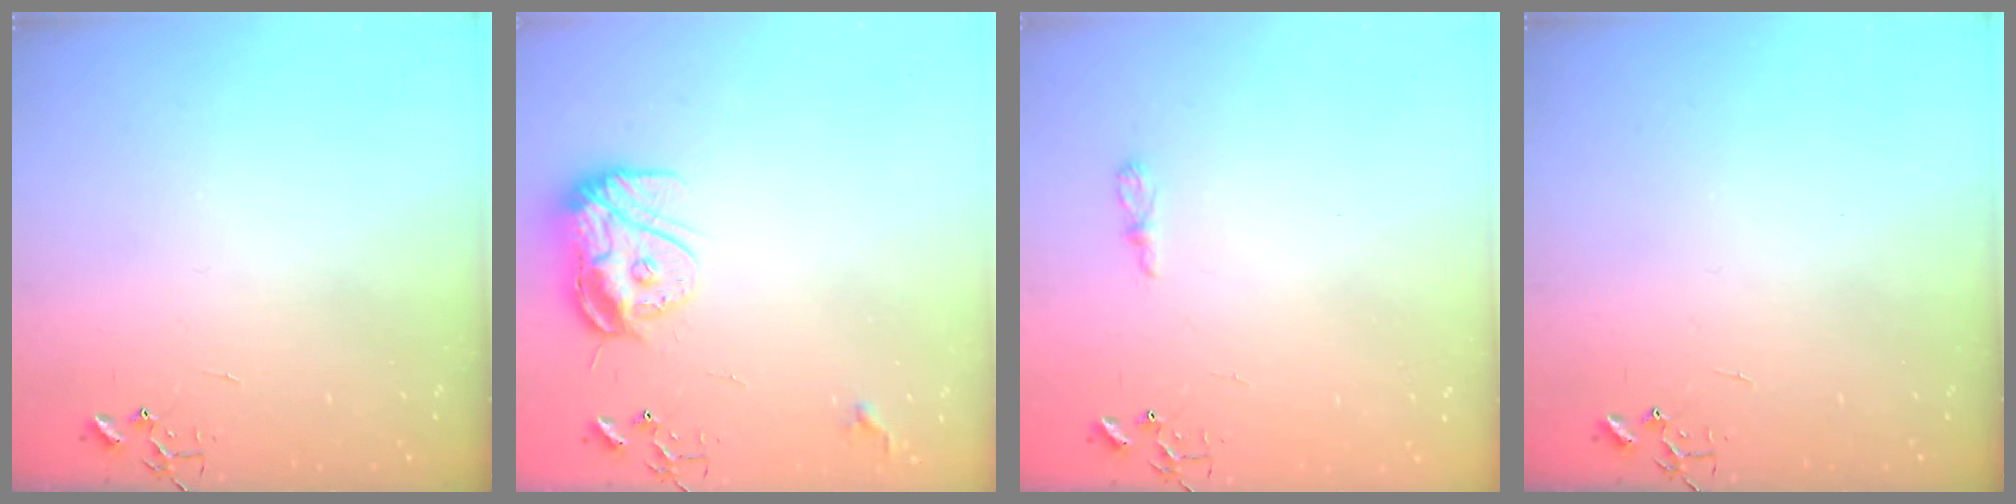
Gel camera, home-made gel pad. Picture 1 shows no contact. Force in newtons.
{"total": 12.4, "press": 12.4, "slide": 1.4}
{"total": 4.5, "press": 4.5, "slide": 0.5}
{"total": 0.0}